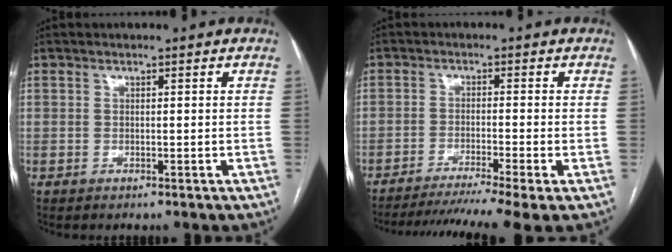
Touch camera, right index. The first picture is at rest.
{"total": 11.6, "force": [-9.2, -1.3, 6.9], "torque": [-0.102, -0.022, -0.142]}